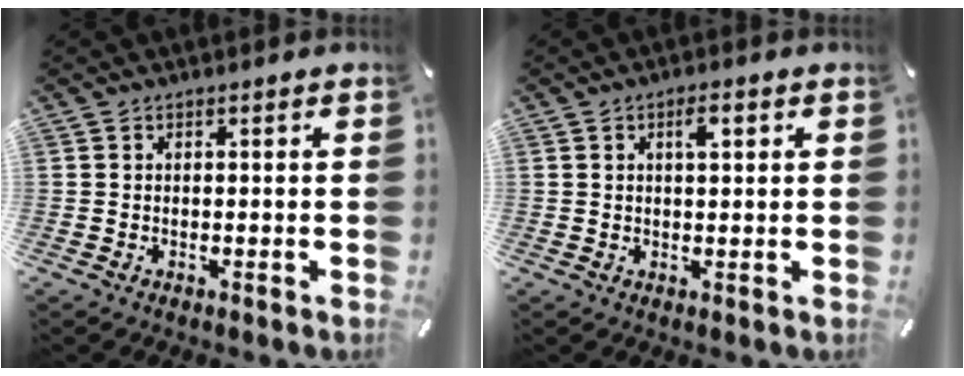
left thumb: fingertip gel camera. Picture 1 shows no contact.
{"total": 3.4, "force": [1.3, 1.4, 2.8], "torque": [-0.042, 0.001, 0.017]}